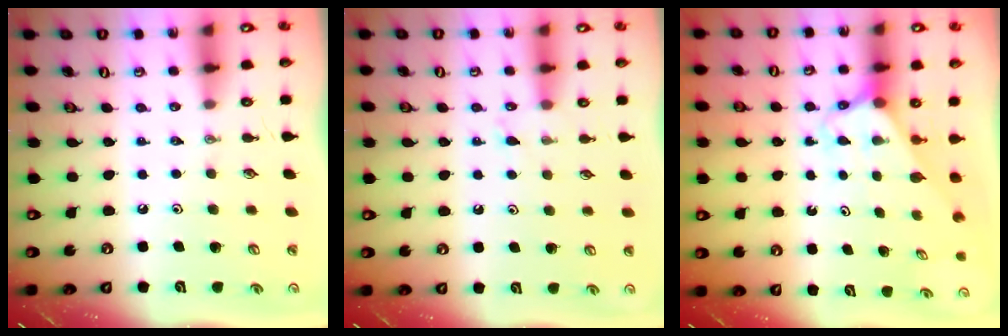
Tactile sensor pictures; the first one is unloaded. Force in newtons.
{"total": 4.5, "press": 4.5, "slide": 0.4}
{"total": 2.7, "press": 2.7, "slide": 0.1}